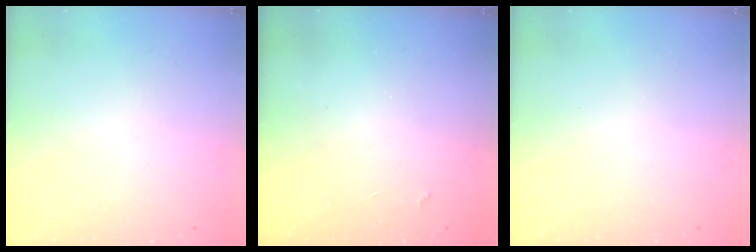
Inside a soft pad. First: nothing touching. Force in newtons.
{"total": 2.9, "press": 2.9, "slide": 0.5}
{"total": 0.0}